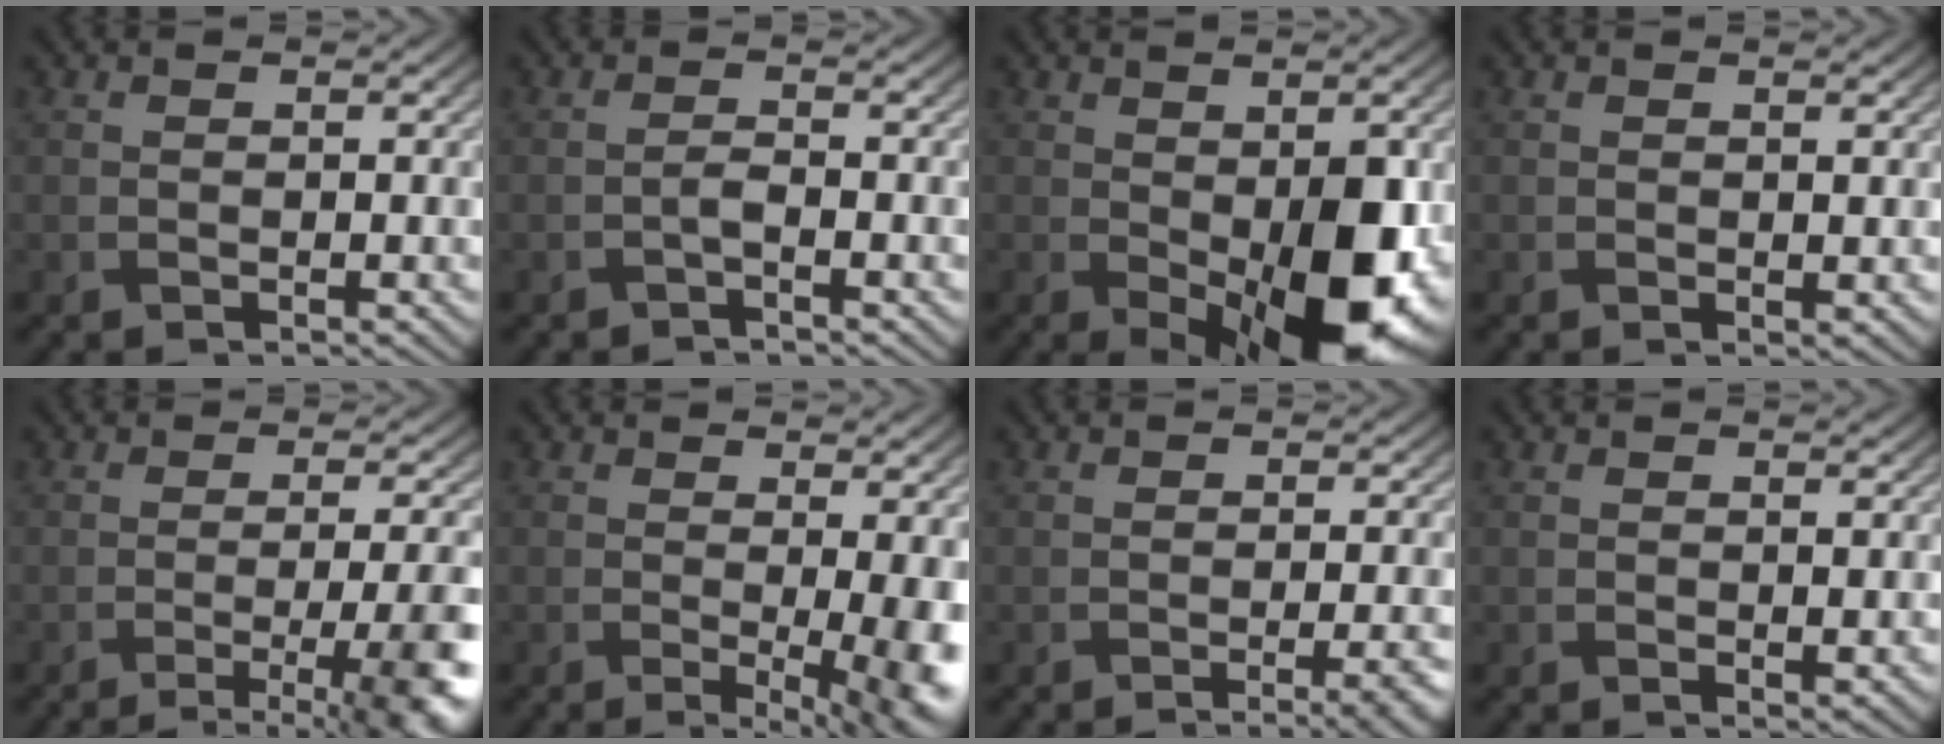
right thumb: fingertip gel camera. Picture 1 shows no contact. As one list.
[{"total": 1.3, "force": [-0.9, 0.2, 0.9], "torque": [-0.018, 0.005, -0.020]}, {"total": 12.5, "force": [-2.8, 6.1, 10.6], "torque": [-0.145, -0.032, -0.019]}, {"total": 0.6, "force": [0.4, 0.1, 0.5], "torque": [-0.005, -0.002, 0.005]}, {"total": 12.2, "force": [-5.1, 3.6, 10.6], "torque": [-0.113, -0.005, -0.066]}, {"total": 8.5, "force": [-1.0, 2.5, 8.1], "torque": [-0.074, -0.010, -0.005]}, {"total": 3.9, "force": [-1.7, 0.8, 3.4], "torque": [-0.036, 0.007, -0.028]}, {"total": 1.0, "force": [0.6, 0.2, 0.7], "torque": [-0.010, -0.005, 0.010]}]